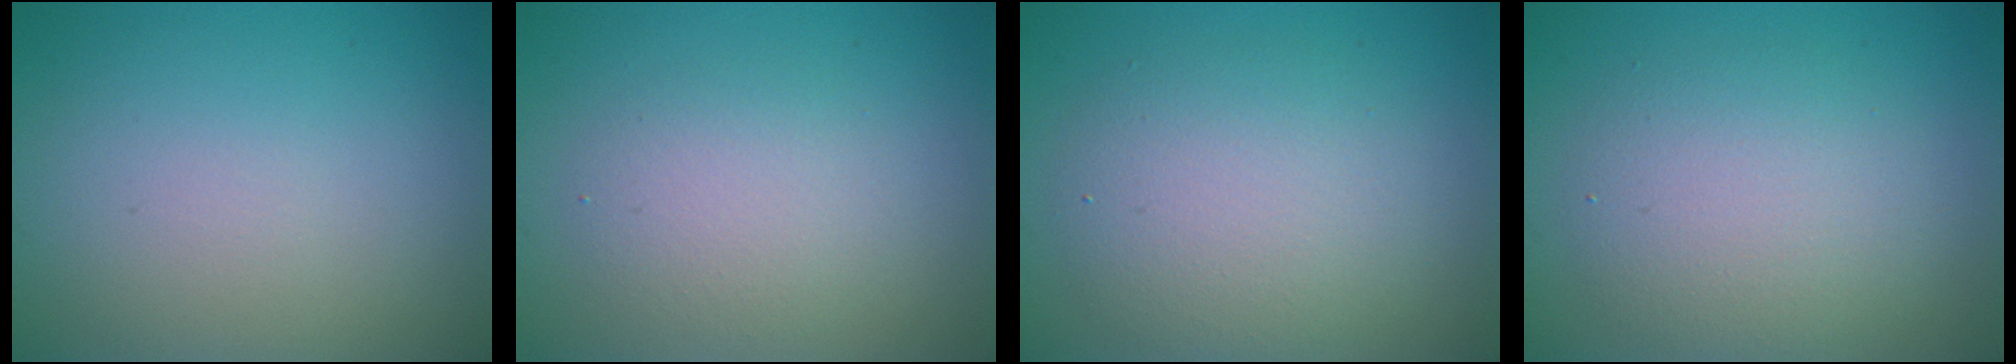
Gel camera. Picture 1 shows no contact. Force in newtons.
{"total": 3.0, "press": 3.0, "slide": 0.2}
{"total": 5.2, "press": 5.2, "slide": 0.1}
{"total": 4.6, "press": 4.6, "slide": 0.1}